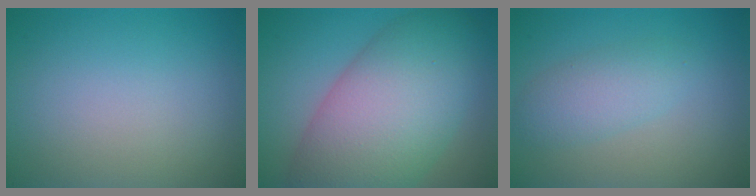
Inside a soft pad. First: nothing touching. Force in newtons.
{"total": 12.0, "press": 12.0, "slide": 0.3}
{"total": 2.9, "press": 2.9, "slide": 0.1}